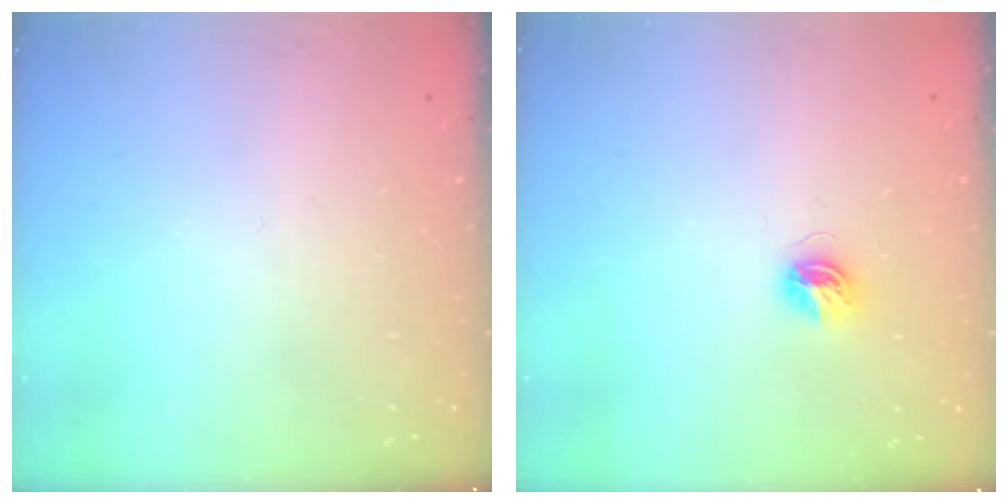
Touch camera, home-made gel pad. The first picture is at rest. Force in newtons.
{"total": 4.6, "press": 4.6, "slide": 0.6}